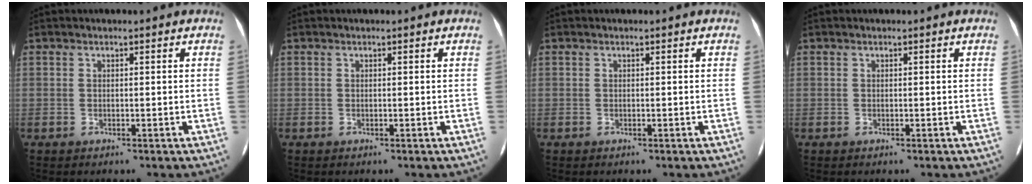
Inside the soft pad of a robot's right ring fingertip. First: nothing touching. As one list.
[{"total": 0.0}, {"total": 0.0}, {"total": 0.0}]